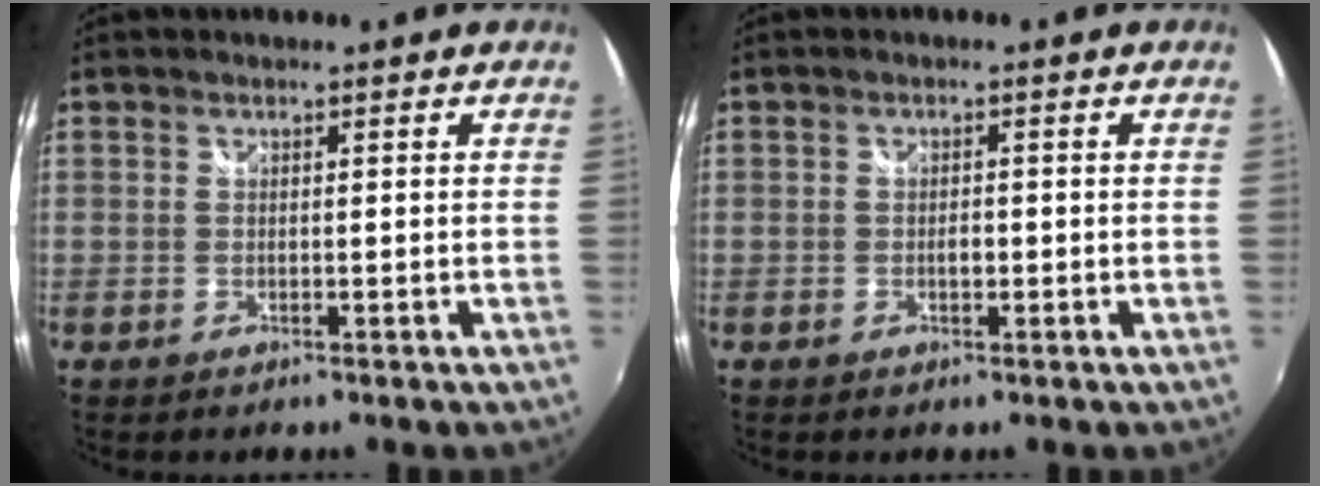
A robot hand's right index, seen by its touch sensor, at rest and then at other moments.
{"total": 1.4, "force": [-0.4, 0.8, 1.1], "torque": [-0.020, 0.001, -0.008]}